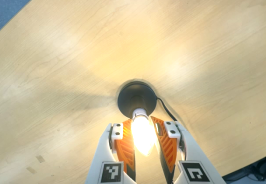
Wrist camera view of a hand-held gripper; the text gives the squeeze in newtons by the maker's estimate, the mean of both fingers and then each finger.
{"total": 15.9, "left": 15.6, "right": 16.2}